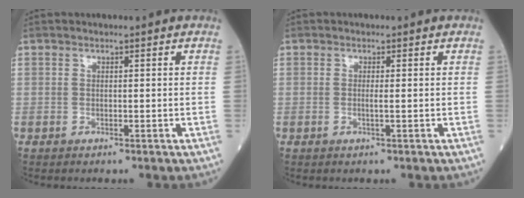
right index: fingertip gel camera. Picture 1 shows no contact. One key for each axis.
{"total": 0.9, "fx": -0.1, "fy": -0.2, "fz": 0.9, "tx": -0.017, "ty": -0.001, "tz": -0.005}